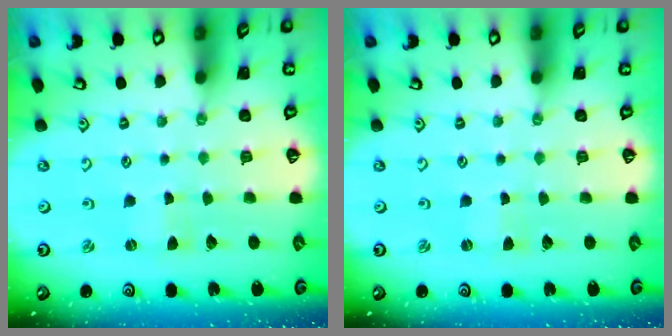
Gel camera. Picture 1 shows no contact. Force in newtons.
{"total": 0.0}